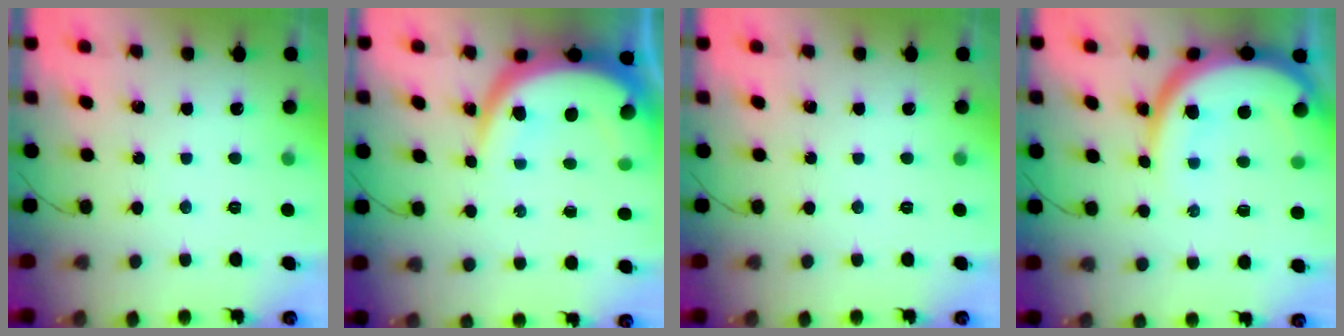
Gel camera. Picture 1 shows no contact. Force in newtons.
{"total": 15.1, "press": 15.0, "slide": 1.6}
{"total": 0.0}
{"total": 14.4, "press": 14.4, "slide": 1.3}